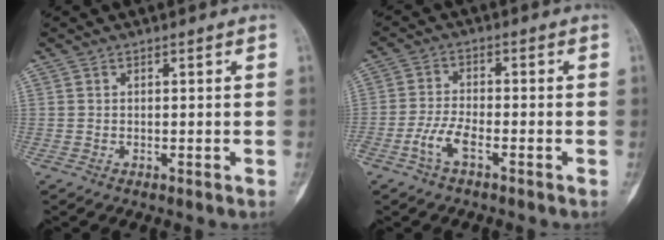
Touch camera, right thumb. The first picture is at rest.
{"total": 4.7, "force": [-2.5, 1.6, 3.6], "torque": [-0.083, 0.016, -0.051]}